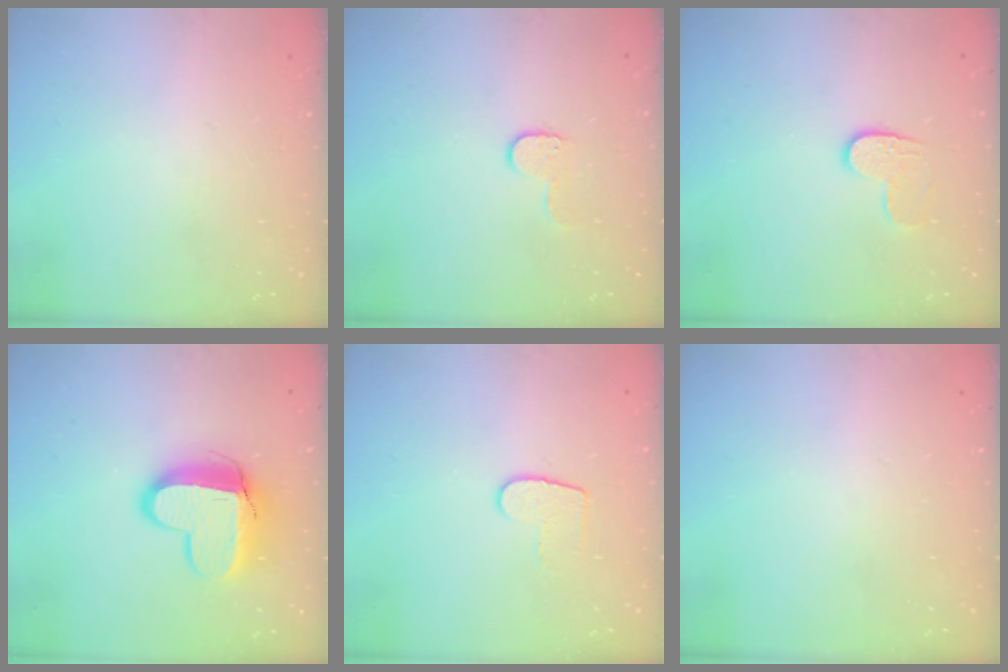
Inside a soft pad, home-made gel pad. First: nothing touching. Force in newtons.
{"total": 5.1, "press": 5.0, "slide": 0.5}
{"total": 5.7, "press": 5.7, "slide": 0.3}
{"total": 12.3, "press": 12.2, "slide": 1.3}
{"total": 6.3, "press": 6.3, "slide": 0.4}
{"total": 0.0}